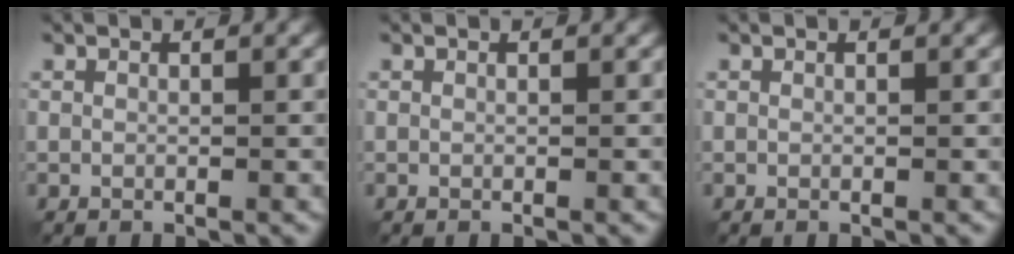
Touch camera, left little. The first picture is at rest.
{"total": 0.0}
{"total": 0.0}